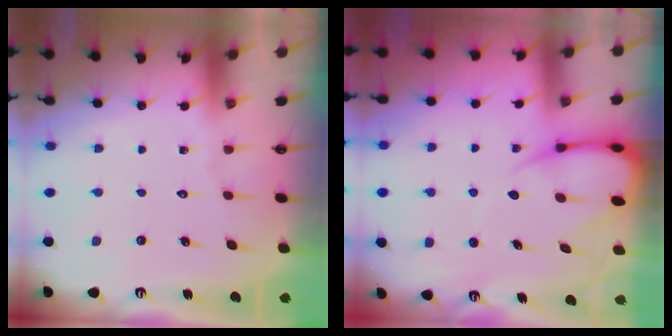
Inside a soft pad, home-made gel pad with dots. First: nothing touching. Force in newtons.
{"total": 8.2, "press": 8.2, "slide": 0.8}